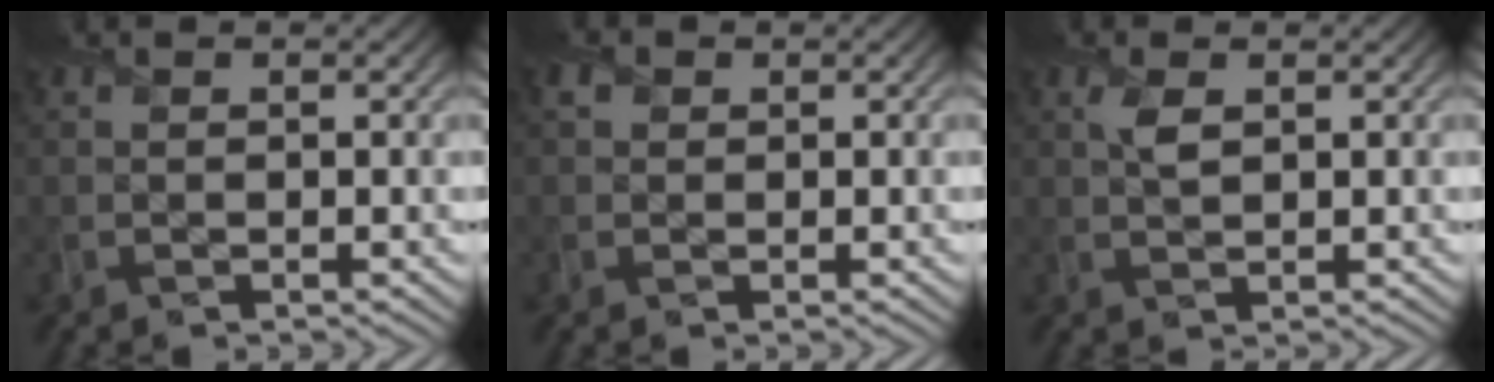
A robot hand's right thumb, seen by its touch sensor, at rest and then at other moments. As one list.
[{"total": 1.3, "force": [0.3, 1.2, 0.4], "torque": [-0.007, -0.001, 0.002]}, {"total": 1.9, "force": [0.7, 0.8, 1.5], "torque": [-0.036, 0.002, 0.016]}]